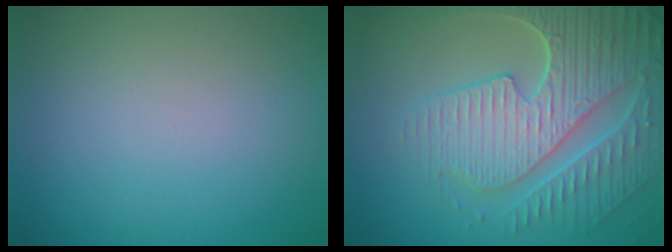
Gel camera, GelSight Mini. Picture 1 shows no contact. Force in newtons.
{"total": 8.5, "press": 6.1, "slide": 5.9}